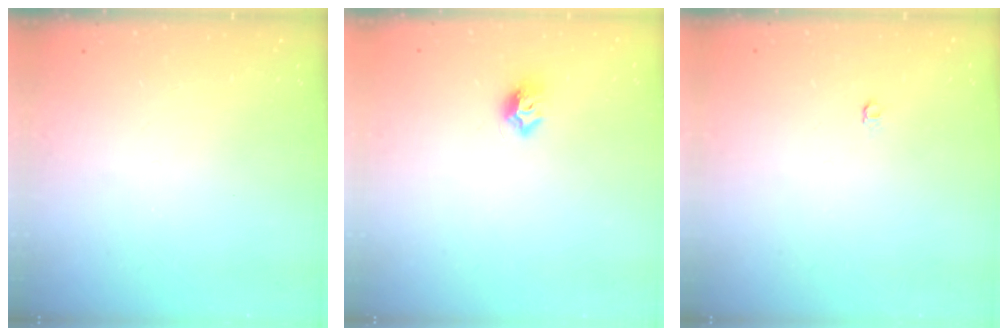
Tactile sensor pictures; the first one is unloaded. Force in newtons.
{"total": 8.2, "press": 8.2, "slide": 0.7}
{"total": 3.3, "press": 3.3, "slide": 0.3}